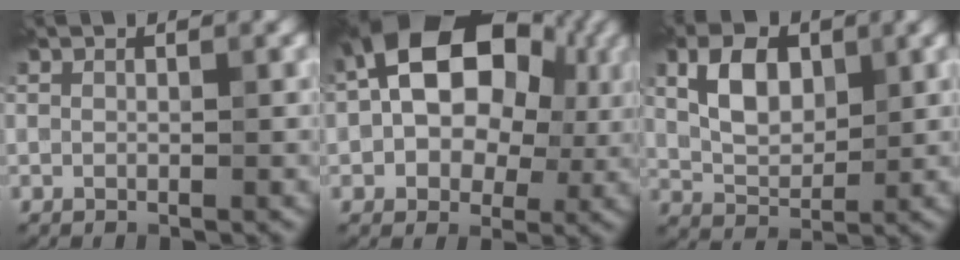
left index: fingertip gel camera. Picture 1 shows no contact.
{"total": 14.0, "force": [2.1, 9.5, 10.0], "torque": [-0.139, 0.030, 0.027]}
{"total": 4.8, "force": [1.4, 2.9, 3.5], "torque": [-0.069, 0.003, 0.025]}